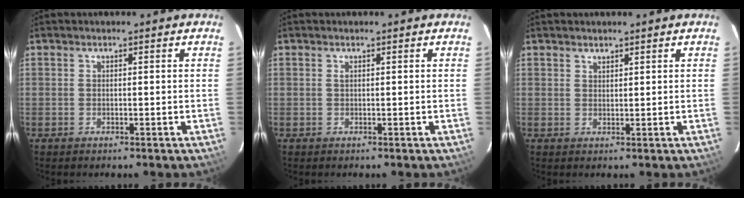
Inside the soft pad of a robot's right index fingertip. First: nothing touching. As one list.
[{"total": 0.0}, {"total": 1.2, "force": [1.0, 0.5, 0.2], "torque": [-0.003, 0.002, 0.019]}]